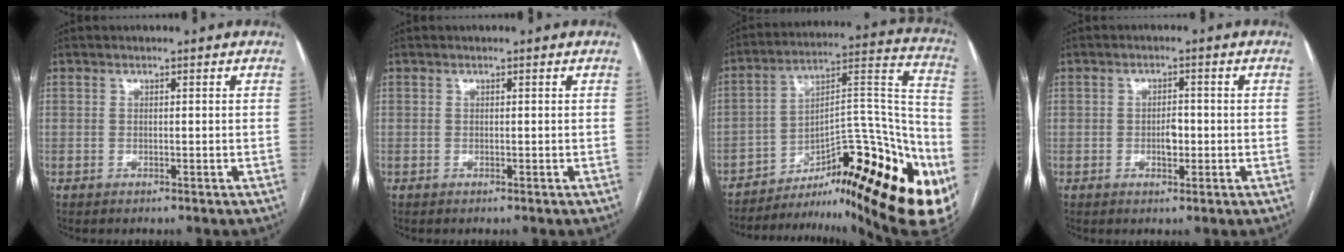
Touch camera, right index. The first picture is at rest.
{"total": 0.0}
{"total": 29.3, "force": [-15.8, 6.7, 23.7], "torque": [-0.257, 0.026, -0.223]}
{"total": 2.5, "force": [-0.5, 1.3, 2.1], "torque": [-0.033, 0.003, -0.006]}